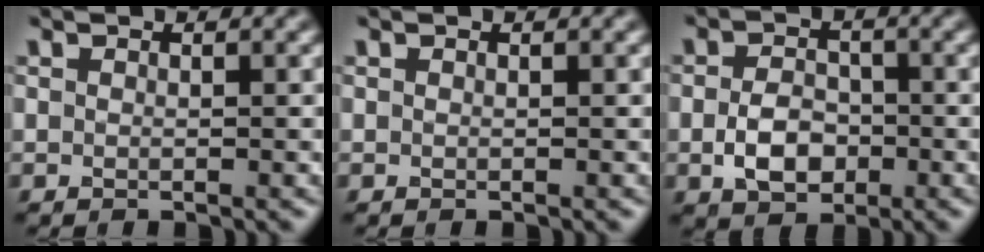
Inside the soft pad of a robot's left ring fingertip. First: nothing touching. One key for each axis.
{"total": 0.0}
{"total": 3.9, "fx": -1.0, "fy": 2.8, "fz": 2.5, "tx": -0.050, "ty": -0.001, "tz": -0.021}